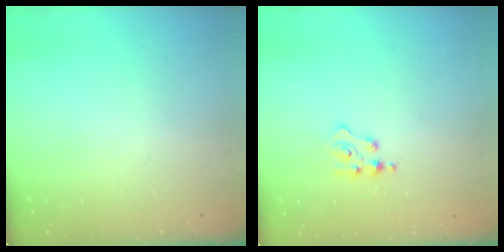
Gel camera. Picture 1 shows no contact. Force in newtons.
{"total": 2.3, "press": 2.3, "slide": 0.3}